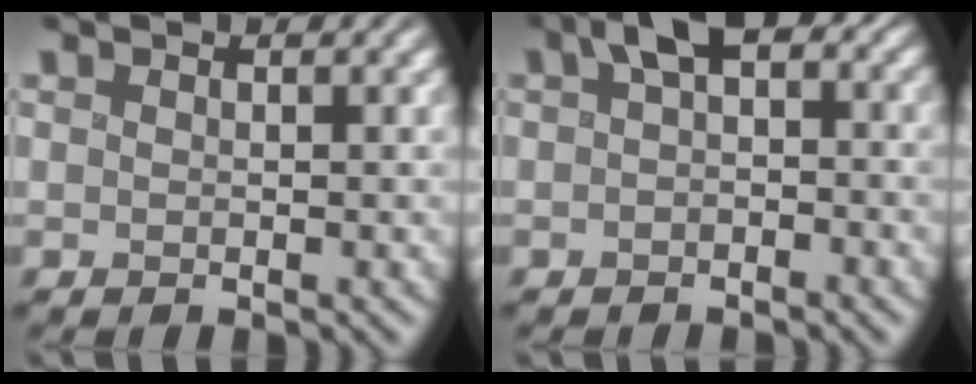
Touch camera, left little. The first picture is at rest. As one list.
[{"total": 4.0, "force": [0.4, 2.5, 3.1], "torque": [-0.042, 0.013, -0.006]}]